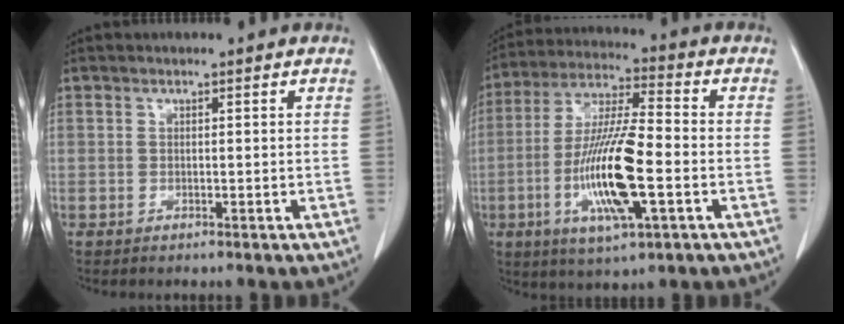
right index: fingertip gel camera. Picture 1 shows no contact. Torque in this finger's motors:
{"motor_torque": [2.09, -0.04, 0.41, 0.21]}